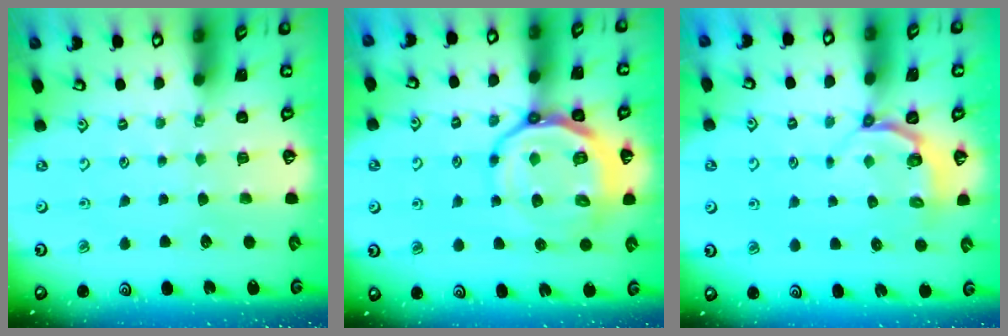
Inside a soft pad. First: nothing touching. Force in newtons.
{"total": 15.0, "press": 14.8, "slide": 2.7}
{"total": 3.8, "press": 2.9, "slide": 2.4}